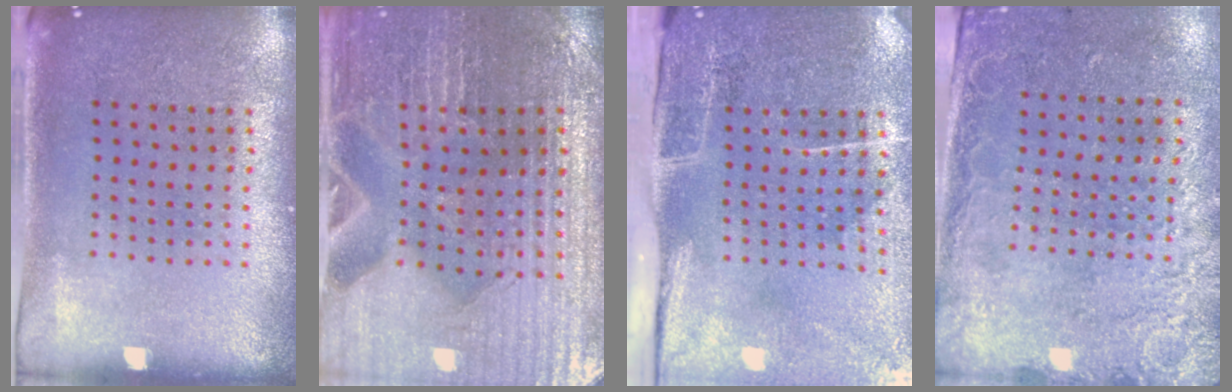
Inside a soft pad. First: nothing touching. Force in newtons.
{"total": 2.9, "press": 2.8, "slide": 0.3}
{"total": 4.8, "press": 3.8, "slide": 2.9}
{"total": 2.6, "press": 2.0, "slide": 1.7}